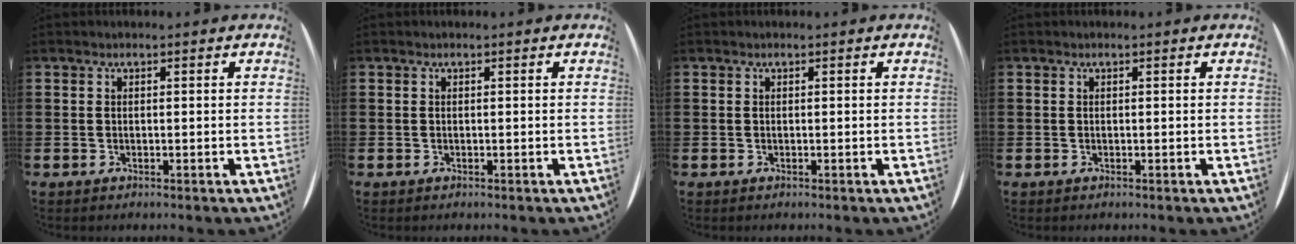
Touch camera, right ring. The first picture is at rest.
{"total": 0.0}
{"total": 0.0}
{"total": 0.0}